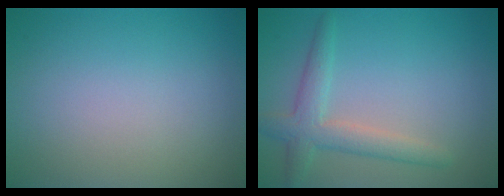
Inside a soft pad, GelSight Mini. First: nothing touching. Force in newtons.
{"total": 3.2, "press": 3.2, "slide": 0.1}